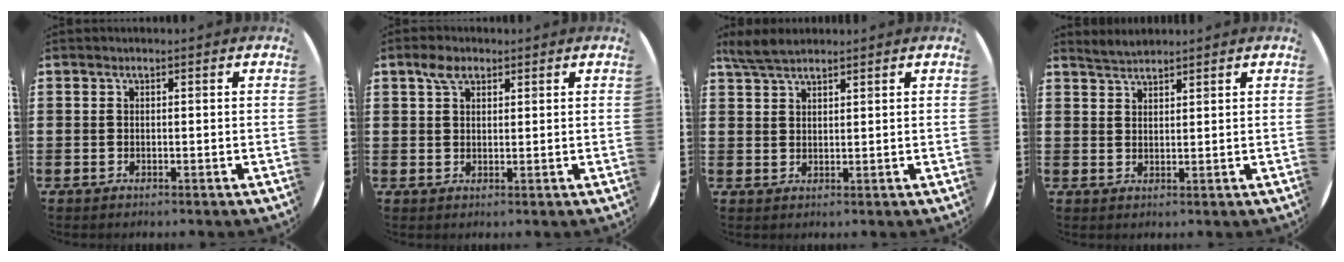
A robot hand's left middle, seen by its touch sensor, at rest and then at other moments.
{"total": 3.0, "force": [2.0, 1.6, 1.5], "torque": [-0.023, 0.005, 0.035]}
{"total": 3.8, "force": [3.3, 0.8, 1.7], "torque": [-0.039, 0.002, 0.062]}
{"total": 2.2, "force": [2.2, 0.1, 0.1], "torque": [-0.005, 0.003, 0.042]}